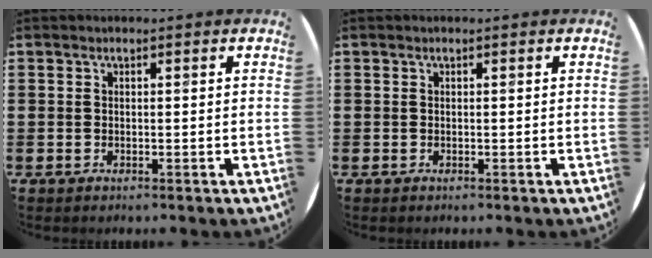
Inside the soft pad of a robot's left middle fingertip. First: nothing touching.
{"total": 0.0}